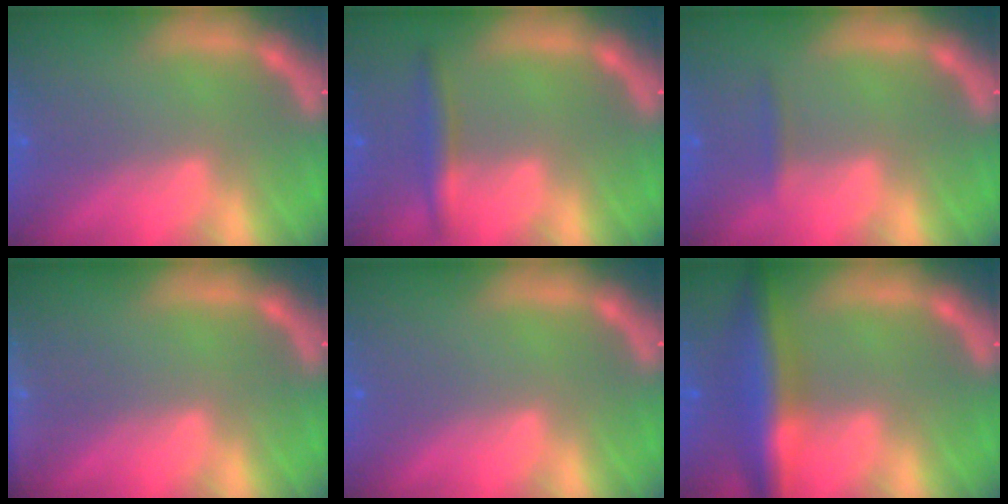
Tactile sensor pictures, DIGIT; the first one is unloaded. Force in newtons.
{"total": 2.4}
{"total": 0.9}
{"total": 2.4}
{"total": 0.0}
{"total": 6.5}